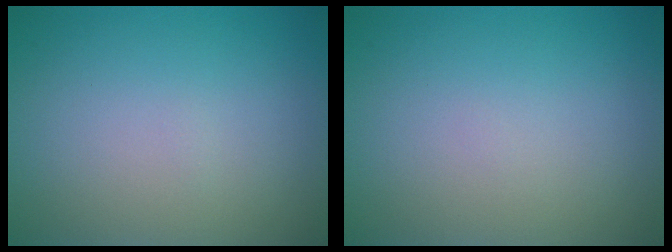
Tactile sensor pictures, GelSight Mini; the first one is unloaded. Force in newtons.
{"total": 0.0}